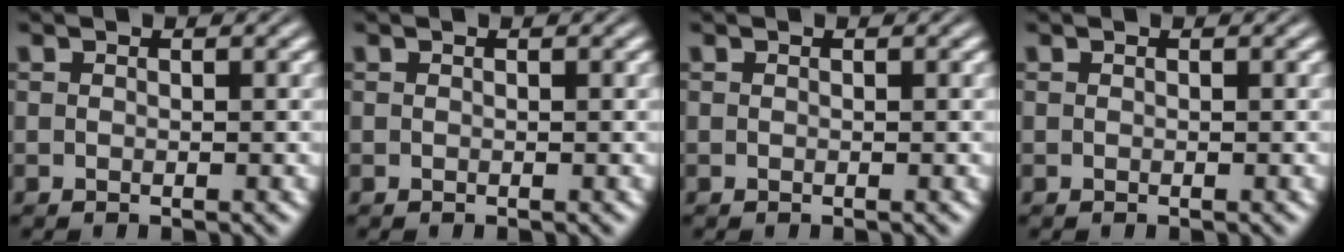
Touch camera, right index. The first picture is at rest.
{"total": 0.0}
{"total": 0.0}
{"total": 0.0}